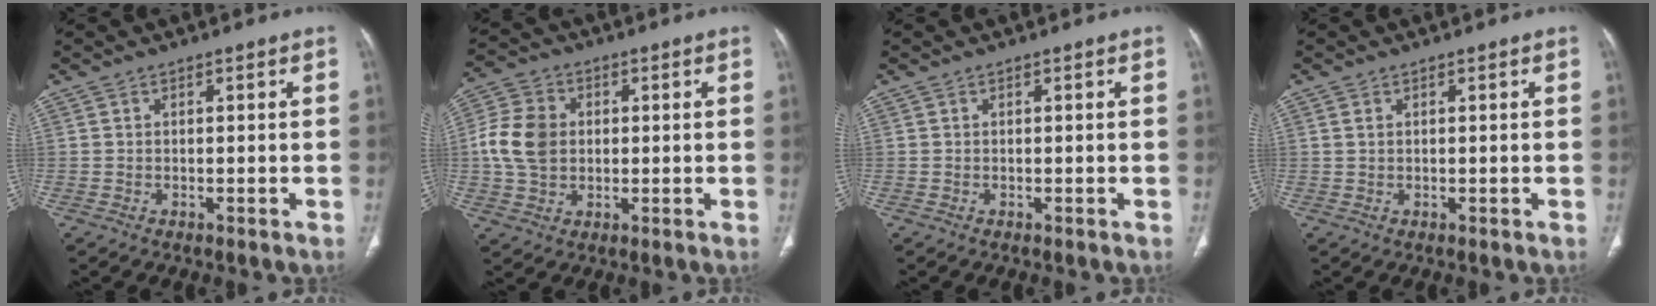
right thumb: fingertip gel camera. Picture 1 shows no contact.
{"total": 9.9, "force": [0.5, 7.7, 6.2], "torque": [-0.116, 0.012, 0.007]}
{"total": 0.0}
{"total": 1.0, "force": [0.4, 0.6, 0.7], "torque": [-0.017, 0.002, 0.012]}